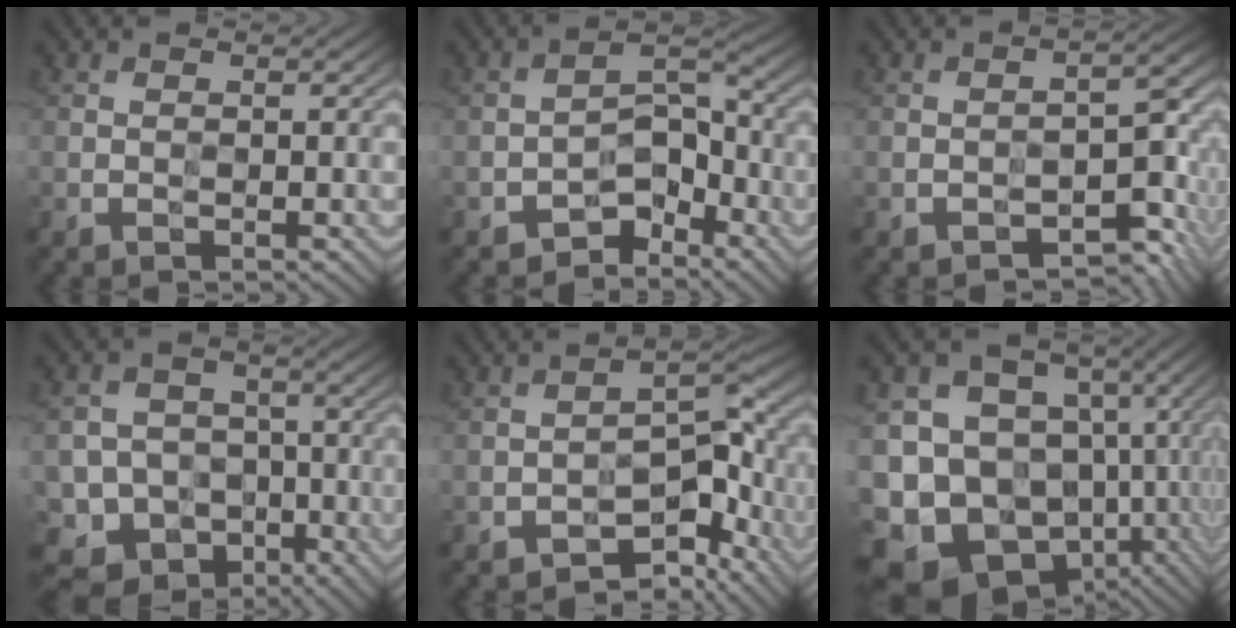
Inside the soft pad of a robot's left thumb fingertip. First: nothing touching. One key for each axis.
{"total": 6.3, "fx": -4.3, "fy": 3.5, "fz": 3.1, "tx": -0.028, "ty": 0.005, "tz": -0.082}
{"total": 6.4, "fx": -3.0, "fy": 2.8, "fz": 4.8, "tx": -0.060, "ty": -0.008, "tz": -0.044}
{"total": 11.3, "fx": -5.1, "fy": 9.6, "fz": 3.2, "tx": -0.091, "ty": -0.027, "tz": -0.101}
{"total": 8.2, "fx": -4.1, "fy": 4.4, "fz": 5.5, "tx": -0.066, "ty": -0.009, "tz": -0.069}
{"total": 19.0, "fx": -4.9, "fy": 15.4, "fz": 10.0, "tx": -0.225, "ty": -0.009, "tz": -0.038}